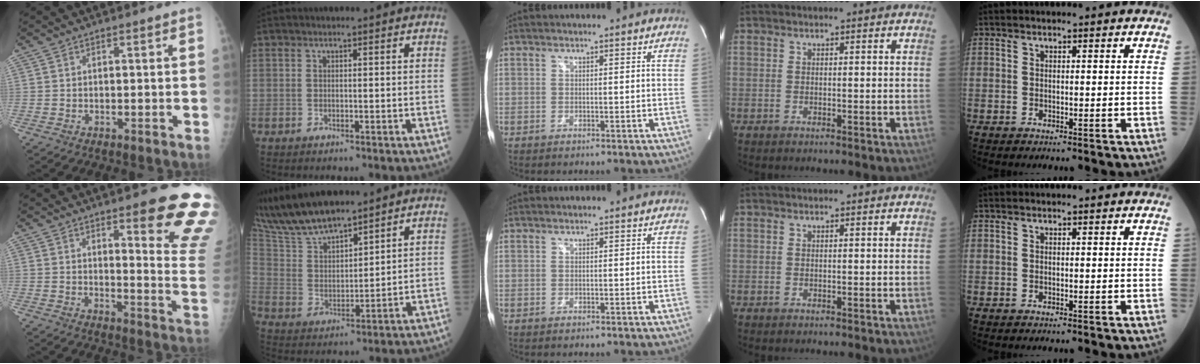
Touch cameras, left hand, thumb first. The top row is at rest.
{"thumb": {"total": 17.1, "force": [10.4, 3.3, 13.1], "torque": [-0.128, -0.069, 0.124]}, "index": {"total": 13.6, "force": [12.2, 2.2, 5.7], "torque": [-0.129, 0.012, 0.243]}}